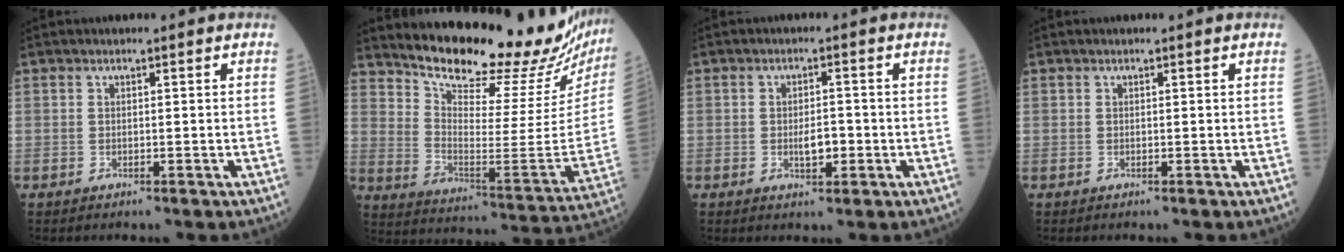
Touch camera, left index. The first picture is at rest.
{"total": 24.5, "force": [22.5, 3.3, 8.9], "torque": [-0.147, -0.105, 0.301]}
{"total": 3.0, "force": [-0.7, 1.2, 2.7], "torque": [-0.049, 0.001, -0.009]}
{"total": 0.0}